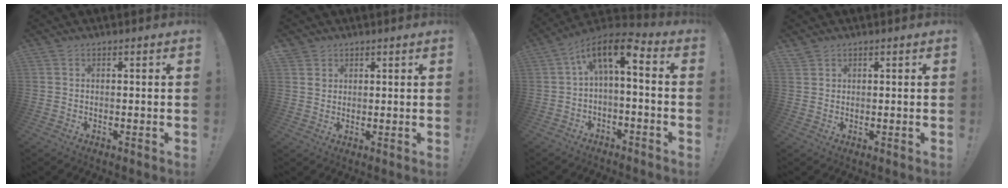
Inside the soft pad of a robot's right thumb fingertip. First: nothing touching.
{"total": 3.7, "force": [2.0, 3.1, 0.5], "torque": [0.002, -0.015, 0.035]}
{"total": 8.6, "force": [1.2, 3.2, 7.9], "torque": [-0.136, -0.004, 0.019]}
{"total": 1.4, "force": [1.3, 0.5, 0.3], "torque": [0.001, -0.011, 0.023]}